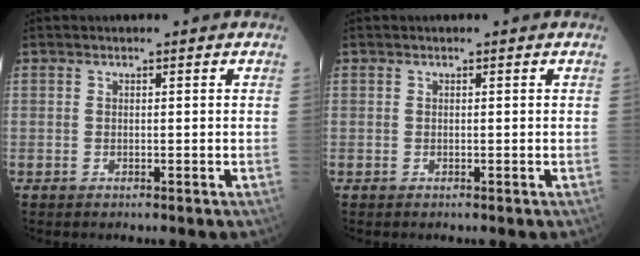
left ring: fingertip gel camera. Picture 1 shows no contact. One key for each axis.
{"total": 0.0}